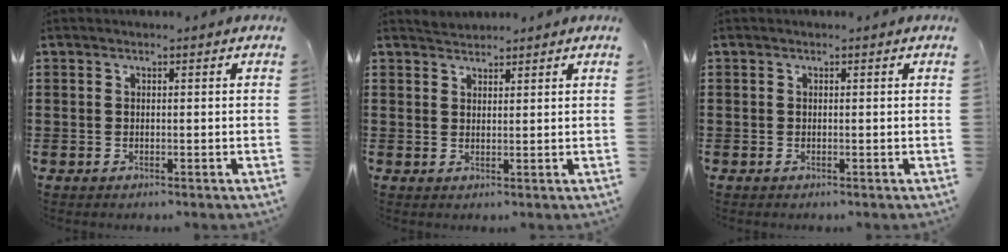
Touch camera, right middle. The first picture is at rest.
{"total": 1.9, "force": [1.8, 0.4, -0.1], "torque": [-0.004, 0.006, 0.037]}
{"total": 0.0}